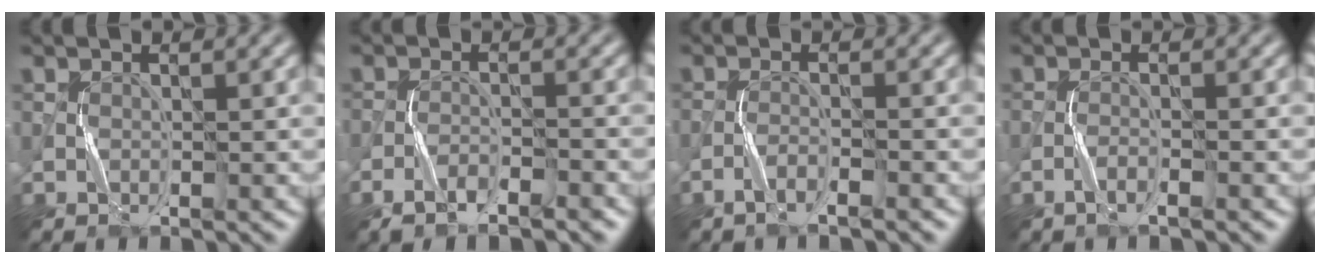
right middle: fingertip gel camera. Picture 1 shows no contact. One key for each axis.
{"total": 3.8, "fx": -2.9, "fy": 0.9, "fz": 2.2, "tx": -0.039, "ty": 0.003, "tz": -0.049}
{"total": 1.7, "fx": -1.4, "fy": -0.2, "fz": 1.0, "tx": -0.021, "ty": 0.005, "tz": -0.024}
{"total": 1.2, "fx": -0.8, "fy": -0.3, "fz": 0.8, "tx": -0.018, "ty": 0.003, "tz": -0.014}